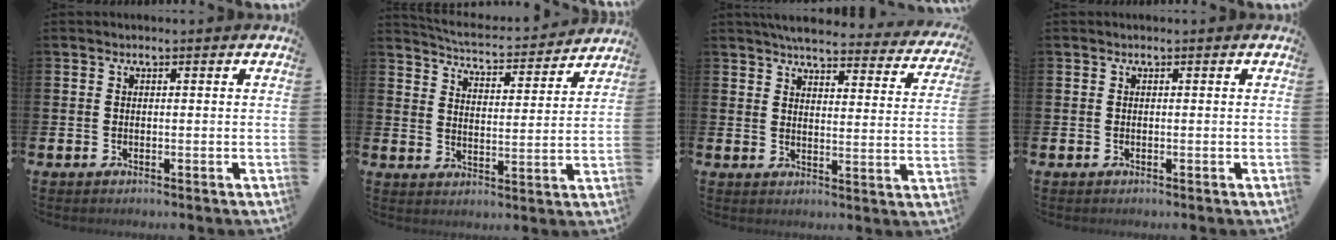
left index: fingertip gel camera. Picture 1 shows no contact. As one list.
[{"total": 5.0, "force": [5.0, 0.5, 0.7], "torque": [-0.032, -0.044, 0.081]}, {"total": 5.2, "force": [5.0, 0.7, 1.3], "torque": [-0.035, -0.037, 0.083]}, {"total": 0.0}]